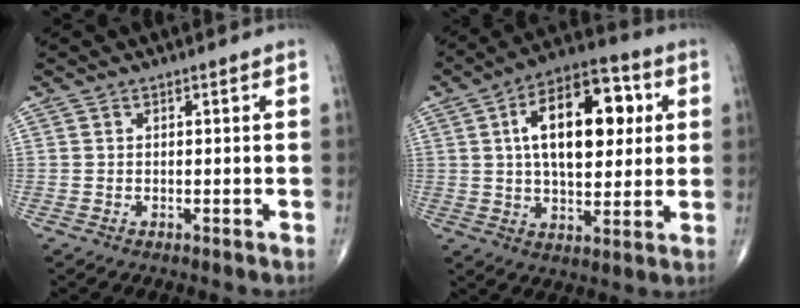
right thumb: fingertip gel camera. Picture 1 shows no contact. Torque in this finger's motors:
{"motor_torque": [2.00, 2.11, 0.68, -0.40, 0.45]}